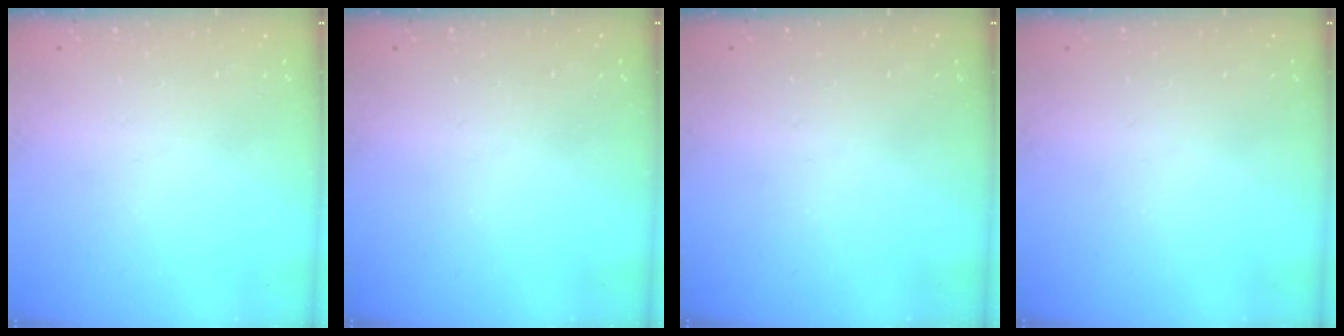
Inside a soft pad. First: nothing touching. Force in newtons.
{"total": 0.0}
{"total": 0.0}
{"total": 0.0}